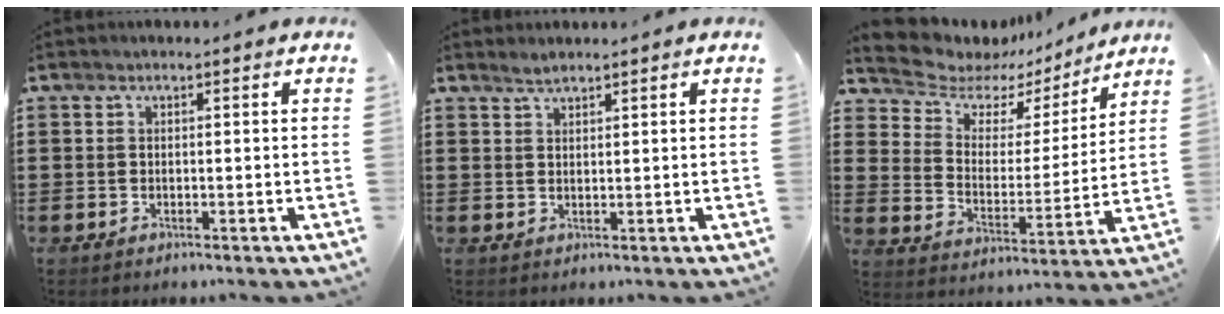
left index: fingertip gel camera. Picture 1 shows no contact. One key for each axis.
{"total": 1.4, "fx": 1.3, "fy": 0.2, "fz": 0.6, "tx": -0.014, "ty": 0.001, "tz": 0.024}
{"total": 6.8, "fx": 5.6, "fy": 3.7, "fz": 1.2, "tx": -0.064, "ty": -0.030, "tz": 0.098}